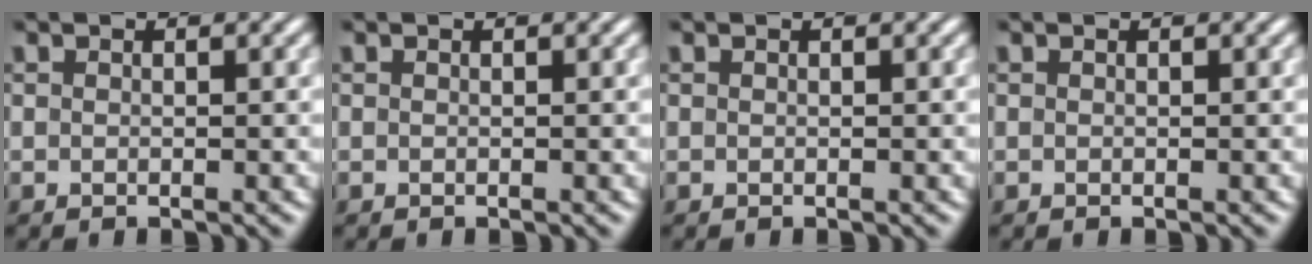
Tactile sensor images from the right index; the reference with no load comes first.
{"total": 0.9, "force": [-0.2, -0.8, -0.3], "torque": [0.012, -0.010, 0.006]}
{"total": 0.0}
{"total": 0.0}